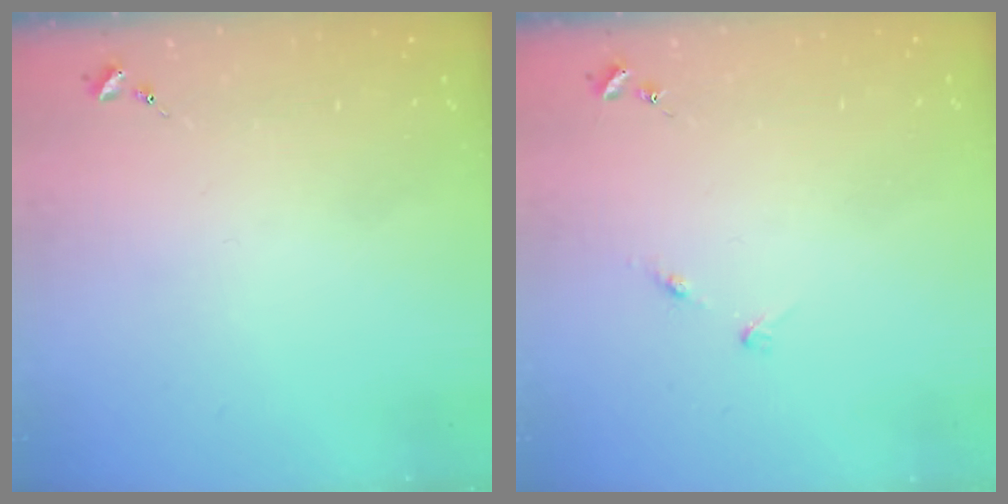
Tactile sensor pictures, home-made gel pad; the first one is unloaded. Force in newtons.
{"total": 5.1, "press": 5.1, "slide": 0.6}